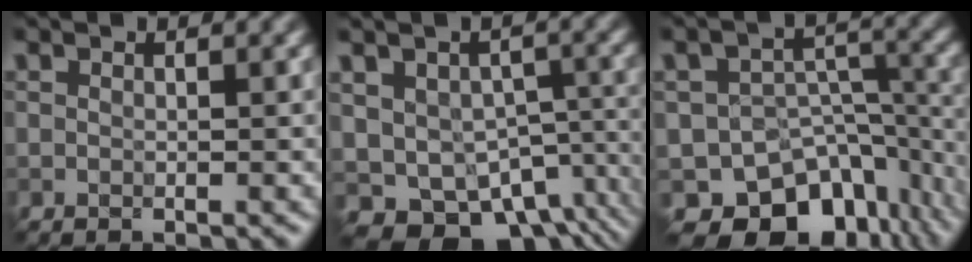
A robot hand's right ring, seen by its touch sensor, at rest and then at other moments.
{"total": 9.6, "force": [-5.3, 6.5, 4.7], "torque": [-0.065, -0.021, -0.037]}
{"total": 10.2, "force": [-7.4, 6.2, 3.2], "torque": [-0.028, -0.006, -0.102]}